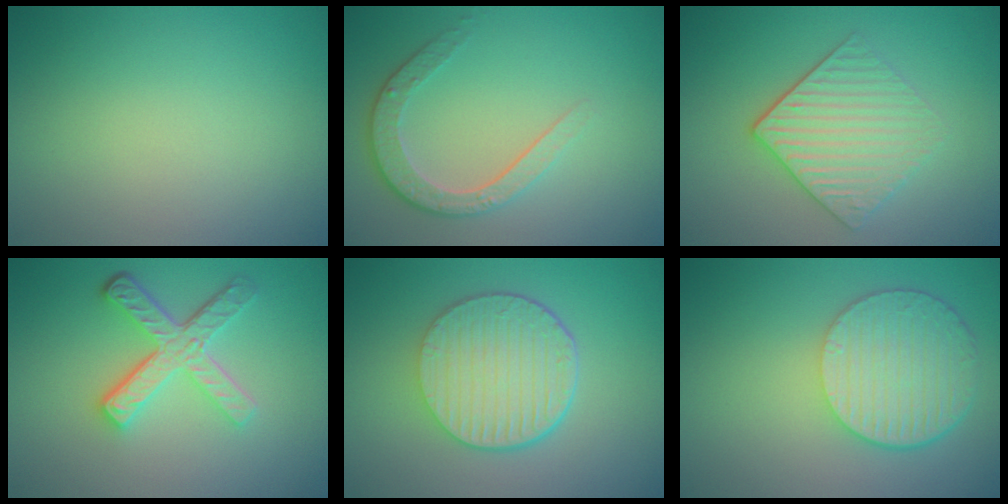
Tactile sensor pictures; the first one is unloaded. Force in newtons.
{"total": 3.6, "press": 2.8, "slide": 2.2}
{"total": 3.8, "press": 3.2, "slide": 2.1}
{"total": 4.7, "press": 3.4, "slide": 3.2}
{"total": 6.6, "press": 4.8, "slide": 4.5}
{"total": 6.1, "press": 4.8, "slide": 3.8}